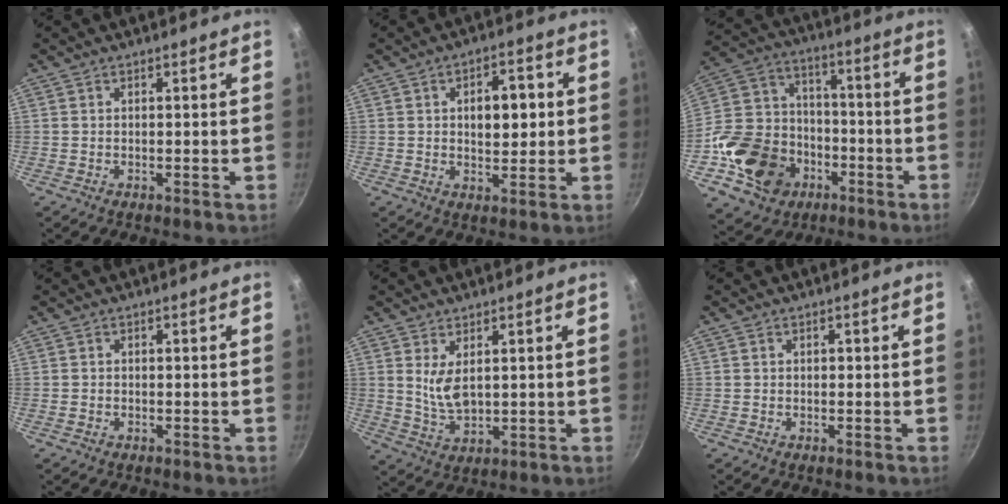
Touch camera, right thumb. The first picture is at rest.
{"total": 7.9, "force": [1.1, 4.5, 6.4], "torque": [-0.063, 0.004, 0.015]}
{"total": 21.5, "force": [-8.2, 17.0, 10.3], "torque": [-0.171, 0.058, -0.128]}
{"total": 0.5, "force": [-0.3, 0.4, 0.0], "torque": [-0.003, 0.003, -0.006]}
{"total": 5.9, "force": [1.8, 2.9, 4.8], "torque": [-0.084, -0.027, 0.044]}
{"total": 0.0}